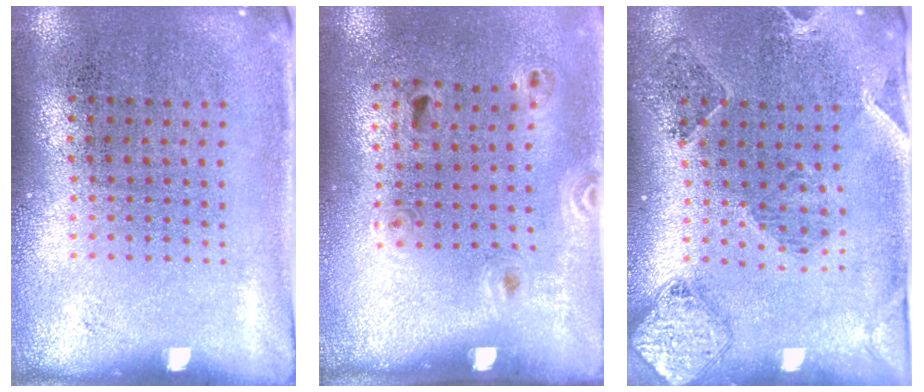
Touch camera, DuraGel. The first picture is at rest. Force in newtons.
{"total": 1.3, "press": 0.8, "slide": 1.1}
{"total": 0.7, "press": 0.7, "slide": 0.3}